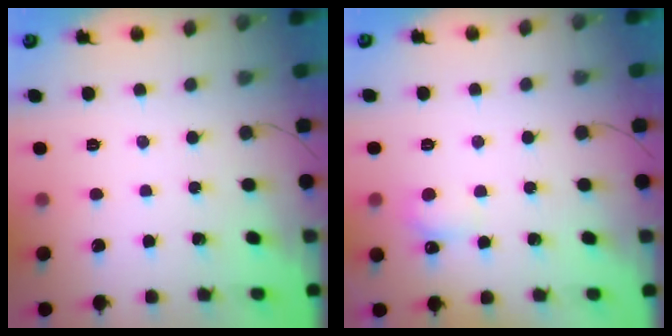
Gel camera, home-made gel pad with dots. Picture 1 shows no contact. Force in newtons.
{"total": 4.2, "press": 4.1, "slide": 1.0}